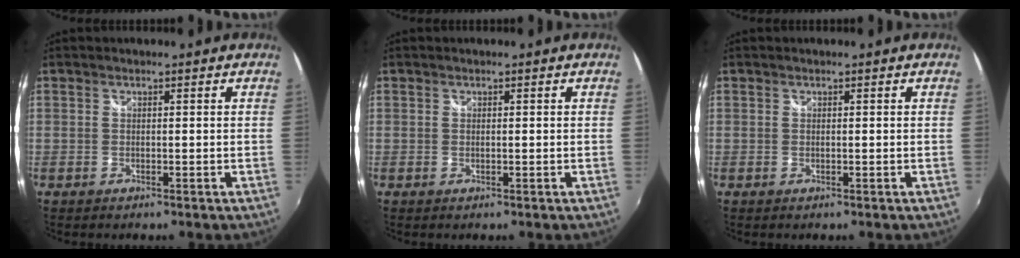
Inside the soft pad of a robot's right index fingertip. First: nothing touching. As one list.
[{"total": 0.0}, {"total": 0.0}]